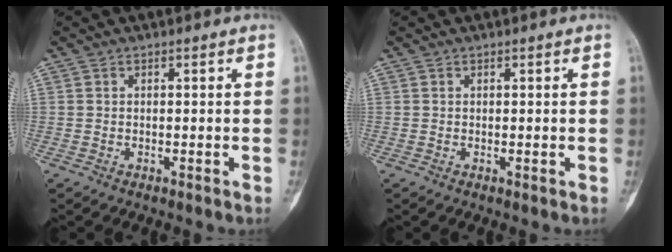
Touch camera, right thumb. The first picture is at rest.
{"total": 0.5, "force": [0.0, 0.2, 0.5], "torque": [-0.007, -0.002, 0.001]}